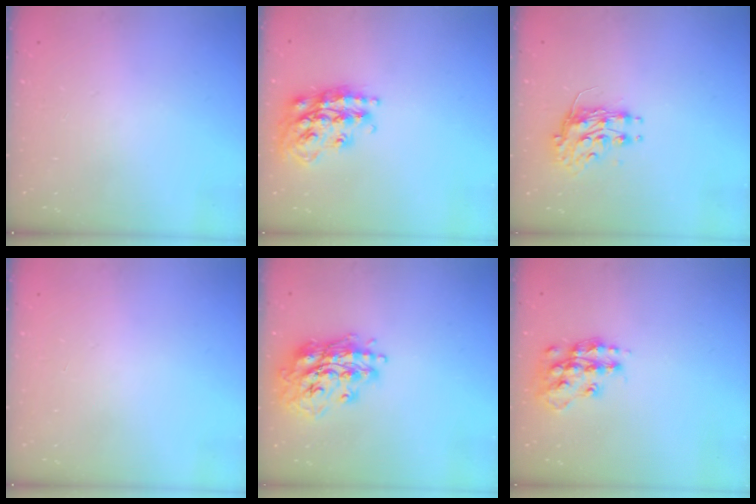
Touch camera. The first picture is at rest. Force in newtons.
{"total": 19.4, "press": 19.4, "slide": 1.4}
{"total": 8.4, "press": 8.4, "slide": 0.3}
{"total": 0.0}
{"total": 17.4, "press": 17.4, "slide": 1.4}
{"total": 14.6, "press": 14.6, "slide": 0.8}